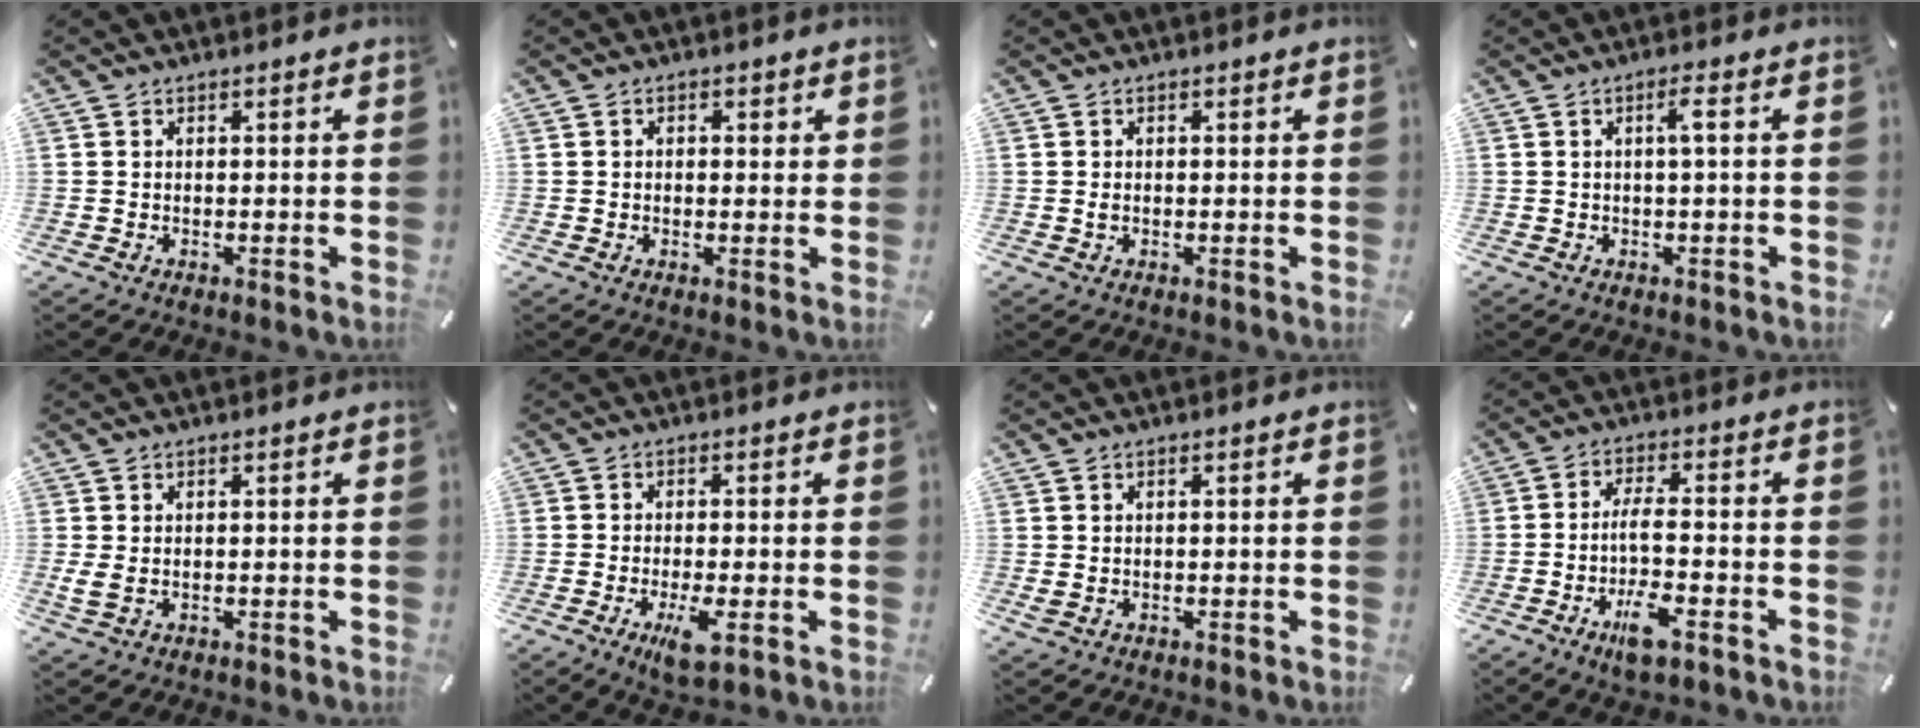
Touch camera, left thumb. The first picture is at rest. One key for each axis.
{"total": 1.5, "fx": 0.0, "fy": 1.2, "fz": 0.8, "tx": -0.007, "ty": 0.005, "tz": -0.004}
{"total": 0.9, "fx": -0.1, "fy": 0.5, "fz": 0.7, "tx": -0.014, "ty": 0.001, "tz": -0.002}
{"total": 3.0, "fx": 0.3, "fy": 0.1, "fz": 2.9, "tx": -0.058, "ty": 0.003, "tz": 0.002}
{"total": 2.6, "fx": 0.4, "fy": 1.3, "fz": 2.2, "tx": -0.041, "ty": -0.004, "tz": 0.004}
{"total": 5.9, "fx": -1.9, "fy": 1.5, "fz": 5.4, "tx": -0.103, "ty": -0.011, "tz": -0.030}
{"total": 0.7, "fx": 0.1, "fy": 0.6, "fz": 0.3, "tx": -0.006, "ty": 0.003, "tz": 0.001}
{"total": 9.3, "fx": -3.1, "fy": 2.1, "fz": 8.5, "tx": -0.164, "ty": 0.005, "tz": -0.058}